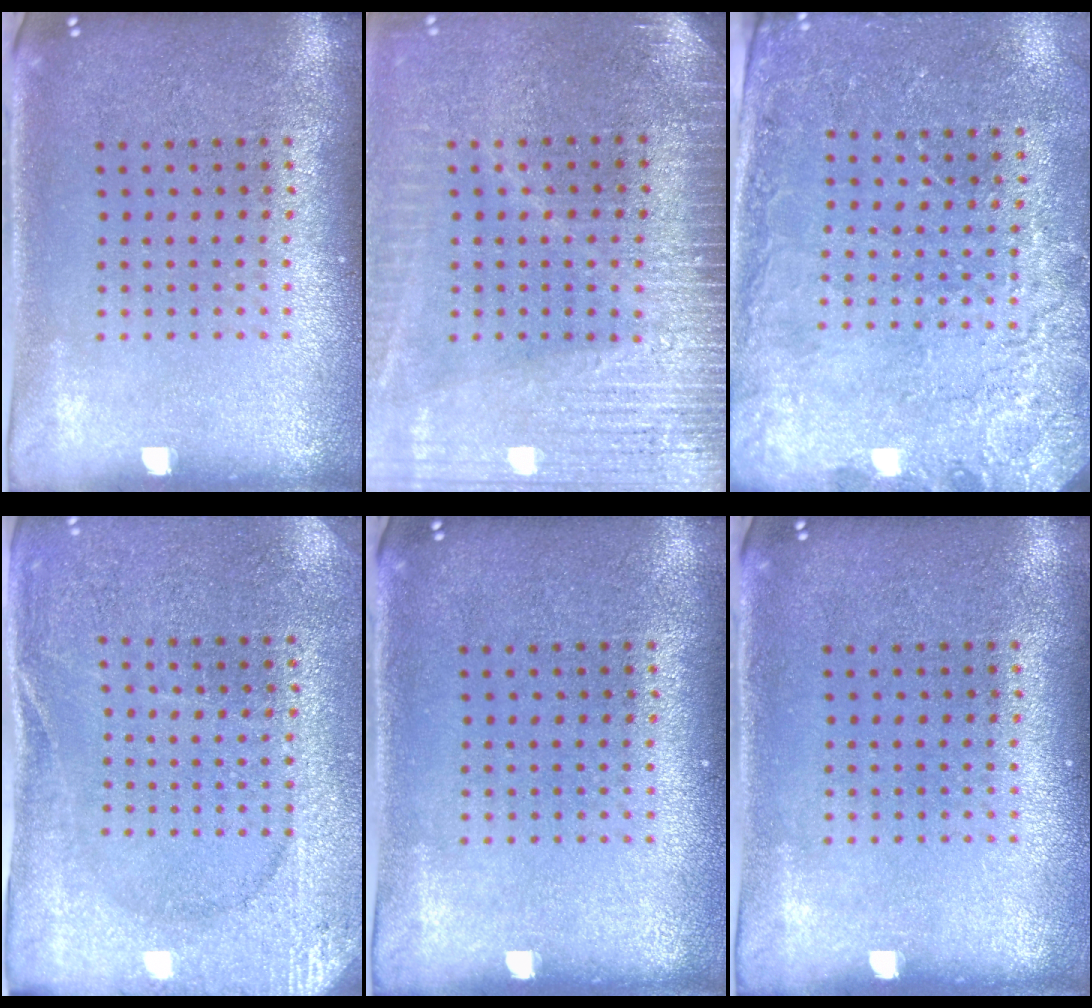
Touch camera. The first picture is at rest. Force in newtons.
{"total": 3.6, "press": 3.2, "slide": 1.6}
{"total": 2.4, "press": 2.4, "slide": 0.6}
{"total": 2.6, "press": 2.6, "slide": 0.4}
{"total": 0.0}
{"total": 0.0}